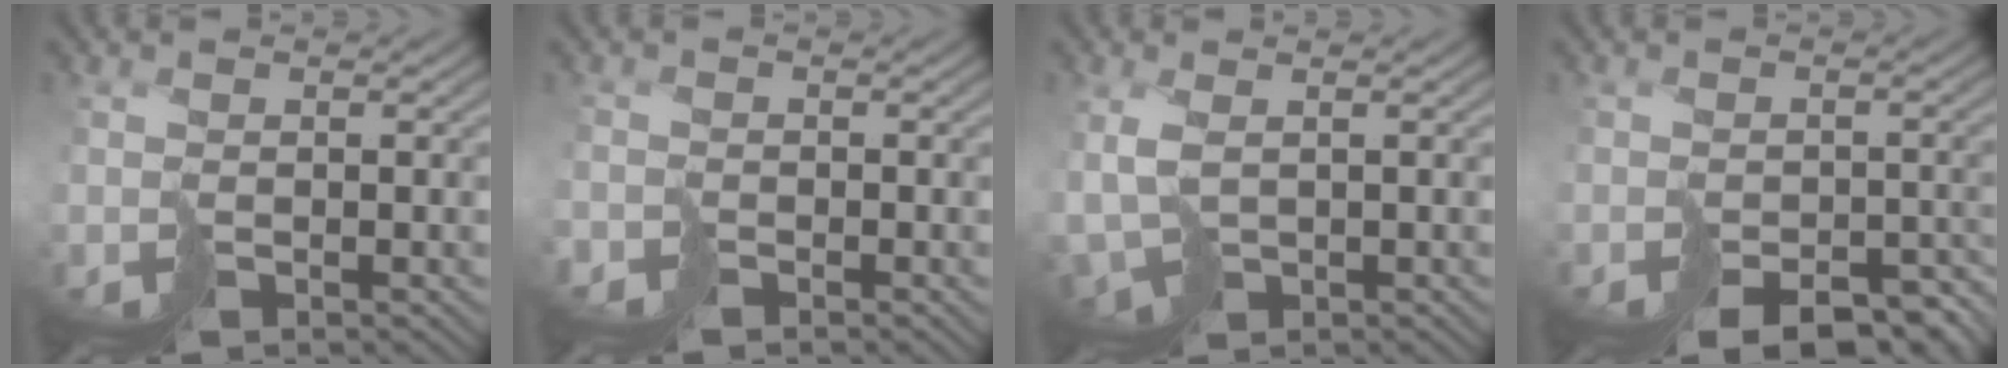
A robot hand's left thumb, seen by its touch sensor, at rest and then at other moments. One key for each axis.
{"total": 1.3, "fx": -1.1, "fy": -0.2, "fz": -0.7, "tx": 0.024, "ty": 0.002, "tz": -0.027}
{"total": 4.1, "fx": -0.2, "fy": 2.2, "fz": 3.5, "tx": -0.094, "ty": -0.009, "tz": 0.000}
{"total": 8.6, "fx": -6.6, "fy": 4.4, "fz": 3.2, "tx": -0.035, "ty": -0.017, "tz": -0.063}